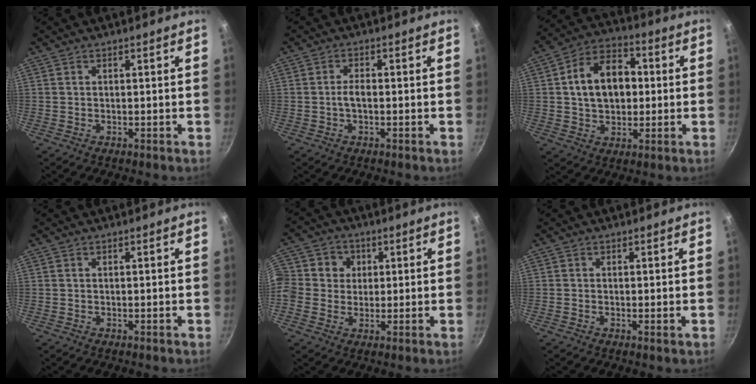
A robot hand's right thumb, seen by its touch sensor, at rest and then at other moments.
{"total": 2.2, "force": [-0.4, 1.0, 1.9], "torque": [-0.034, 0.012, -0.009]}
{"total": 13.5, "force": [1.3, 9.5, 9.5], "torque": [-0.125, 0.022, 0.012]}
{"total": 0.0}
{"total": 10.8, "force": [1.4, 10.1, 3.6], "torque": [-0.065, 0.020, 0.006]}
{"total": 0.5, "force": [-0.1, 0.0, 0.5], "torque": [-0.011, -0.003, -0.003]}